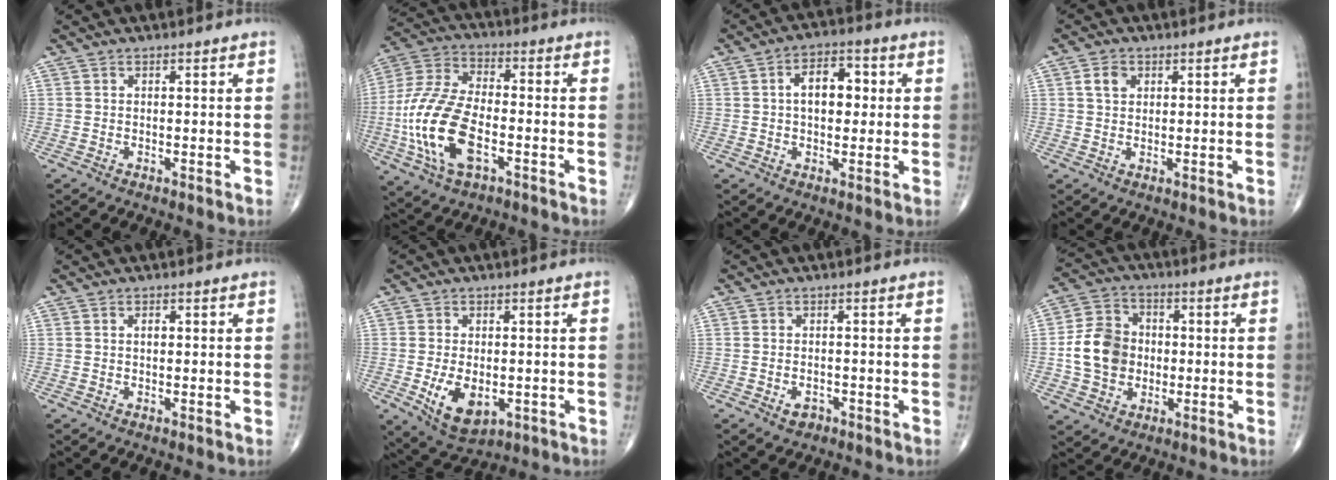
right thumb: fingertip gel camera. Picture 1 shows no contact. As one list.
[{"total": 17.7, "force": [-4.7, 9.0, 14.4], "torque": [-0.310, 0.020, -0.088]}, {"total": 8.2, "force": [1.1, 5.0, 6.4], "torque": [-0.078, 0.017, 0.011]}, {"total": 3.1, "force": [1.1, 2.3, 1.8], "torque": [-0.025, 0.001, 0.021]}, {"total": 1.1, "force": [0.2, 0.7, 0.9], "torque": [-0.012, 0.002, 0.002]}, {"total": 9.0, "force": [-2.1, 5.2, 7.0], "torque": [-0.111, -0.010, -0.021]}, {"total": 2.5, "force": [-1.3, 1.7, 1.3], "torque": [-0.018, 0.006, -0.016]}, {"total": 11.4, "force": [-0.8, 9.5, 6.3], "torque": [-0.096, 0.019, -0.018]}]